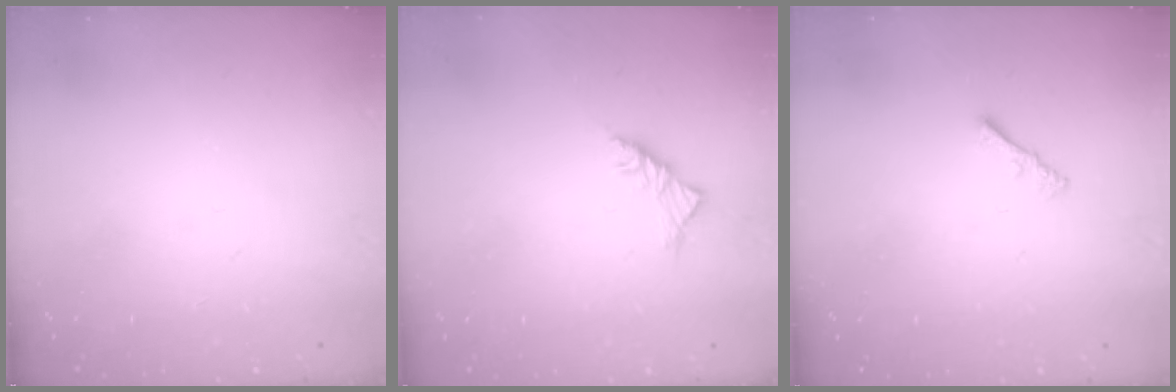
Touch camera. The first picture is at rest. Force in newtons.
{"total": 3.5, "press": 3.4, "slide": 1.1}
{"total": 1.3, "press": 1.3, "slide": 0.4}